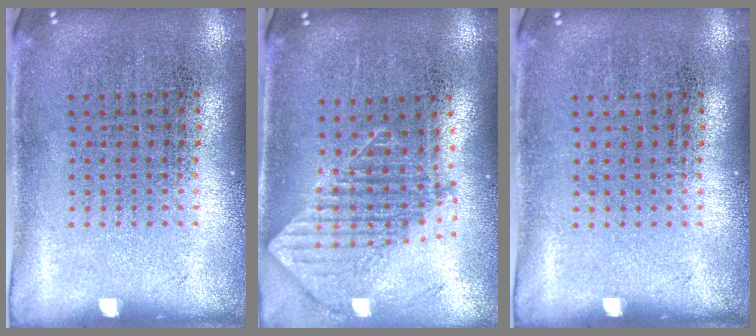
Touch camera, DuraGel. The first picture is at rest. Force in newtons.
{"total": 1.8, "press": 1.4, "slide": 1.0}
{"total": 0.0}